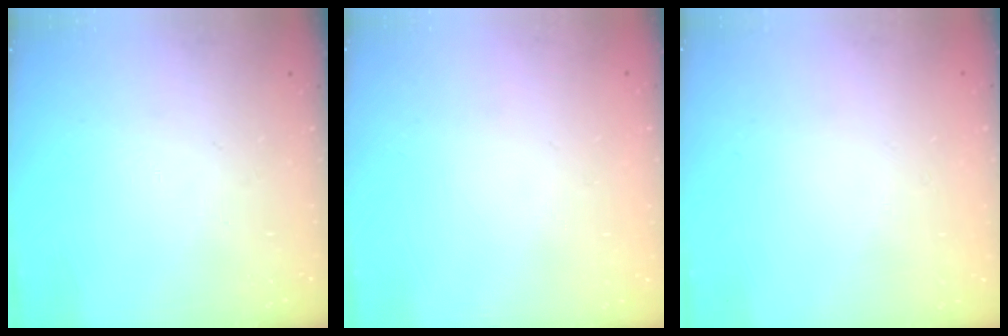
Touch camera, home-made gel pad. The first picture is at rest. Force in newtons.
{"total": 1.8, "press": 1.8, "slide": 0.2}
{"total": 1.8, "press": 1.8, "slide": 0.2}